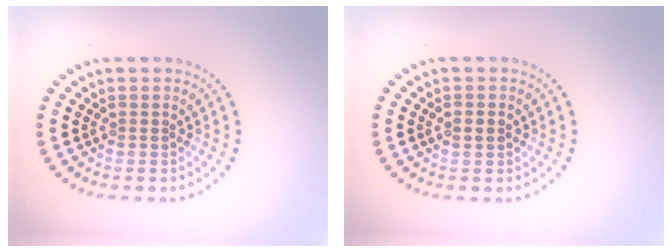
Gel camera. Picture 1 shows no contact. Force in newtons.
{"total": 1.0, "press": 1.0, "slide": 0.2}